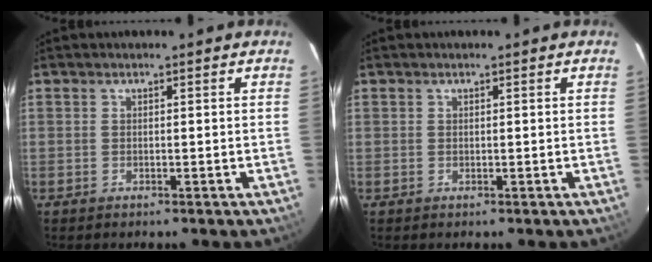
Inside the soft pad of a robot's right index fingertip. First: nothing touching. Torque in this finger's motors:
{"motor_torque": [0.12, 0.12, -0.02, 0.00]}